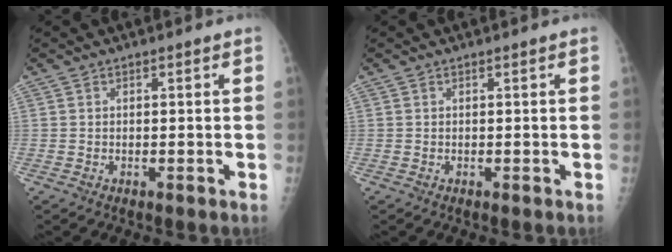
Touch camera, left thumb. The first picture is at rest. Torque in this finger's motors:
{"motor_torque": [1.09, 0.37, -0.04, -0.03, 0.00]}